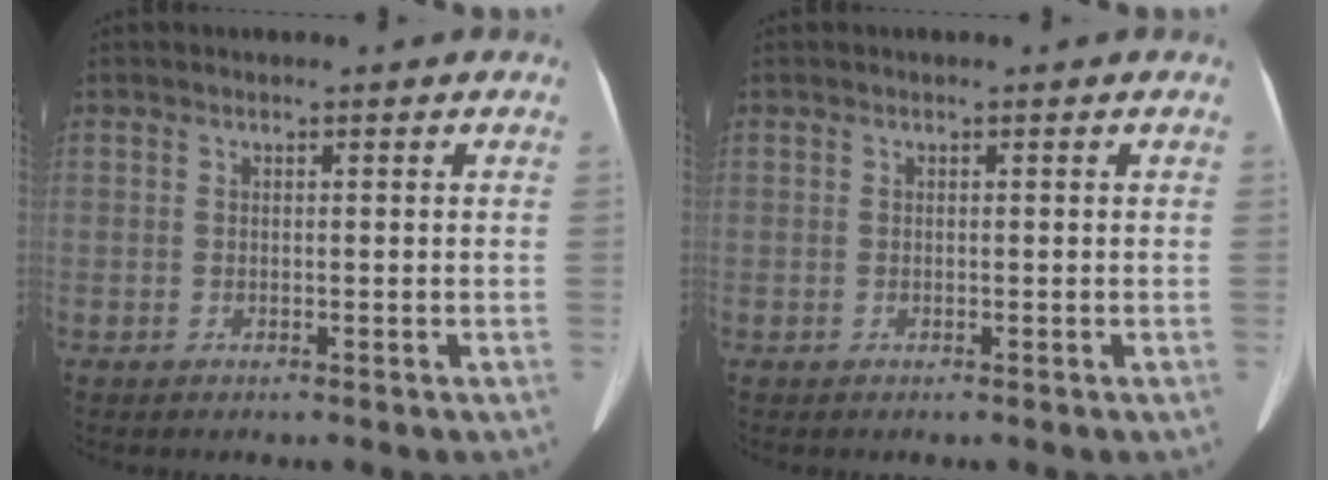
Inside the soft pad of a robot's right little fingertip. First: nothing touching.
{"total": 0.0}